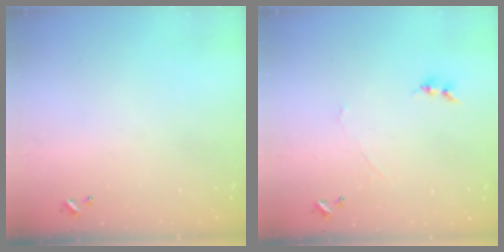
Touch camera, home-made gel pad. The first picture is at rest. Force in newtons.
{"total": 0.7, "press": 0.5, "slide": 0.5}